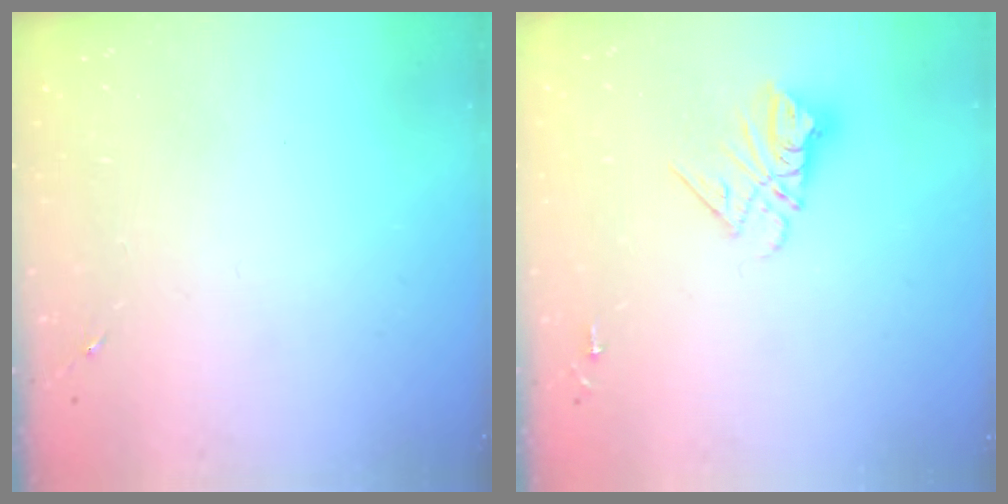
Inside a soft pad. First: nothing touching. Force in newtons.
{"total": 9.8, "press": 9.7, "slide": 0.8}